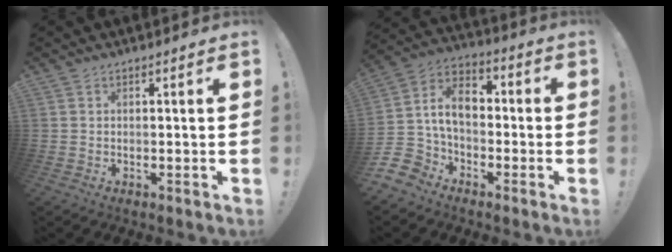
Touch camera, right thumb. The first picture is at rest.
{"total": 10.8, "force": [-0.1, 8.5, 6.6], "torque": [-0.125, 0.011, 0.006]}